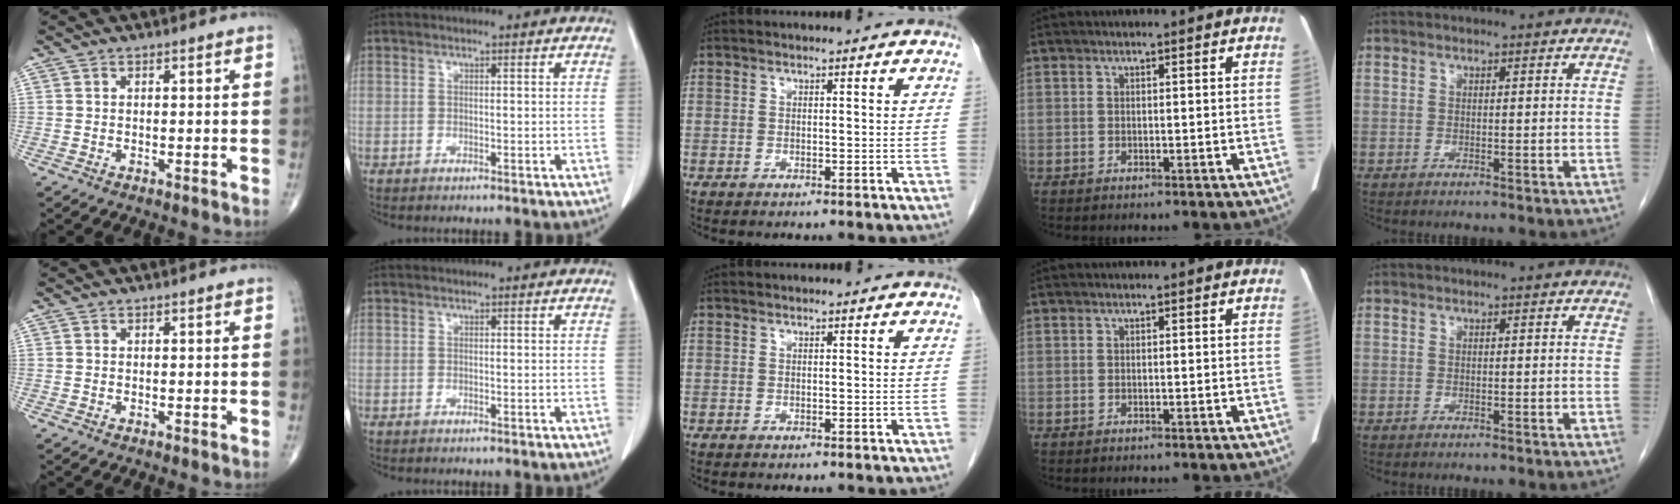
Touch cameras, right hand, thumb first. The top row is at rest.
{}